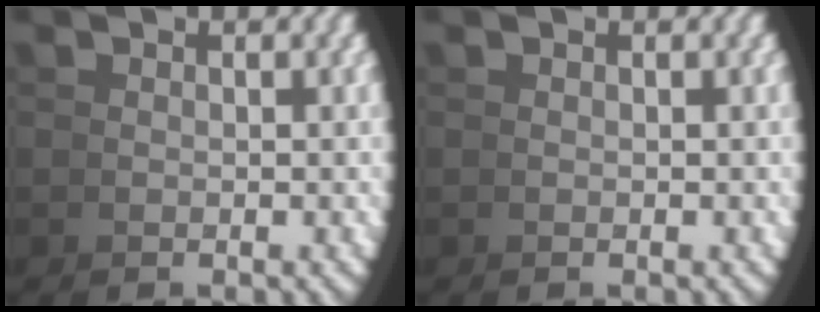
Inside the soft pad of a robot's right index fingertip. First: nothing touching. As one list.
[{"total": 0.0}]